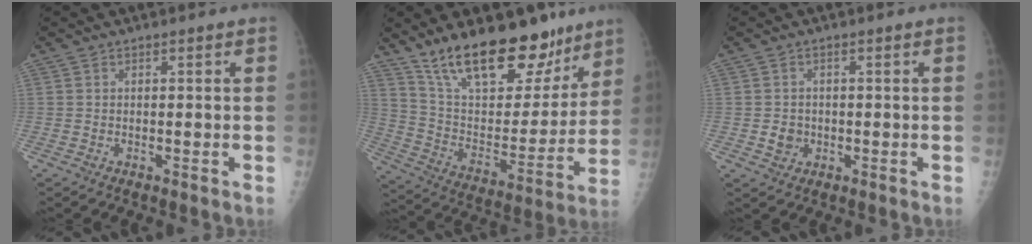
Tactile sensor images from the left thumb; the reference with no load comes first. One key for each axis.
{"total": 23.6, "fx": 16.9, "fy": 10.2, "fz": 12.9, "tx": -0.158, "ty": -0.084, "tz": 0.280}
{"total": 2.7, "fx": -0.4, "fy": 2.5, "fz": 1.0, "tx": -0.004, "ty": 0.004, "tz": -0.002}